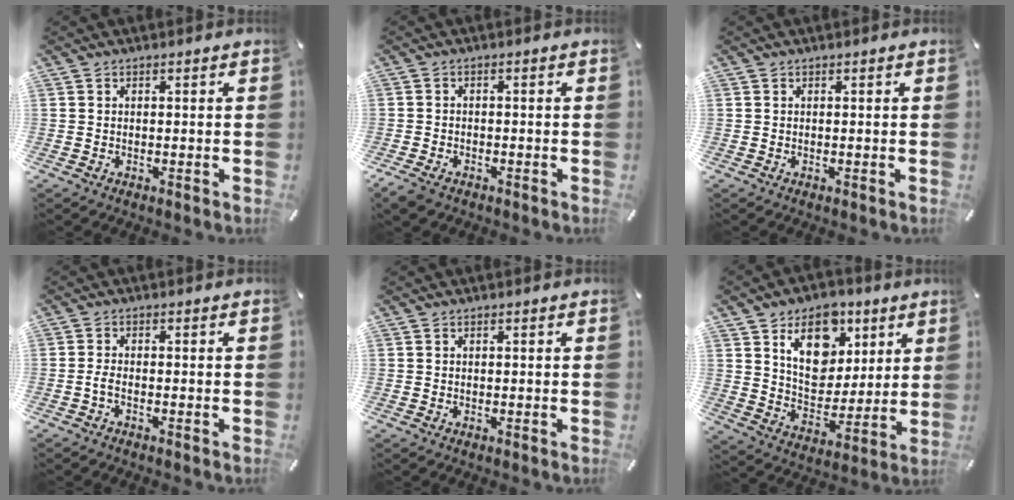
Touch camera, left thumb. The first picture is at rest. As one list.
[{"total": 2.9, "force": [-2.1, 1.5, 1.3], "torque": [-0.042, 0.001, -0.045]}, {"total": 0.0}, {"total": 1.9, "force": [-1.1, 0.4, 1.5], "torque": [-0.034, 0.000, -0.022]}, {"total": 0.0}, {"total": 15.1, "force": [7.5, 10.8, 7.4], "torque": [-0.101, -0.034, 0.136]}]